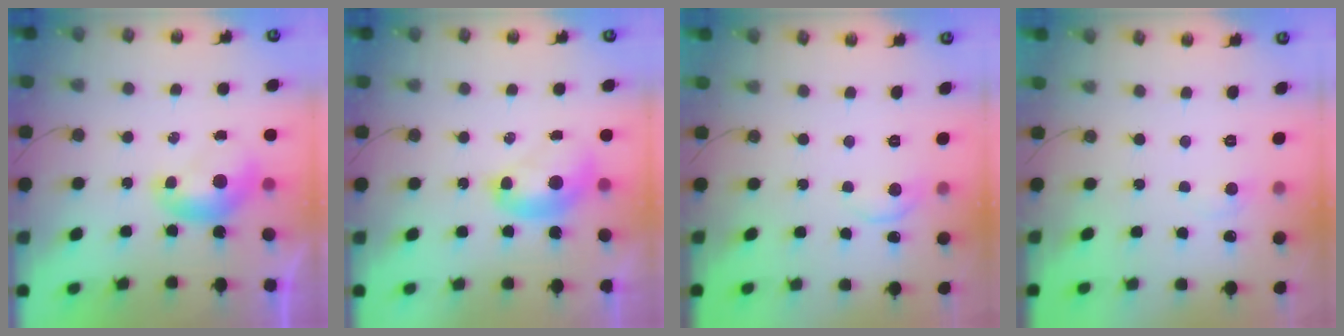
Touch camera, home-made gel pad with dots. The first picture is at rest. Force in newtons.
{"total": 2.6, "press": 2.6, "slide": 0.1}
{"total": 2.4, "press": 2.3, "slide": 0.6}
{"total": 0.6, "press": 0.2, "slide": 0.6}